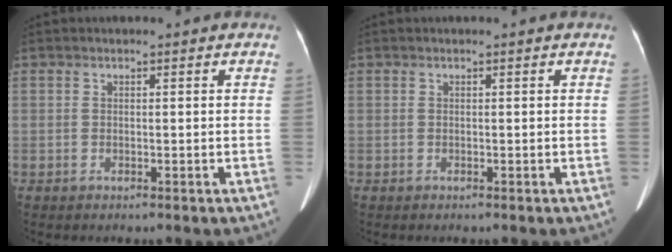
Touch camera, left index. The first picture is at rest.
{"total": 0.0}